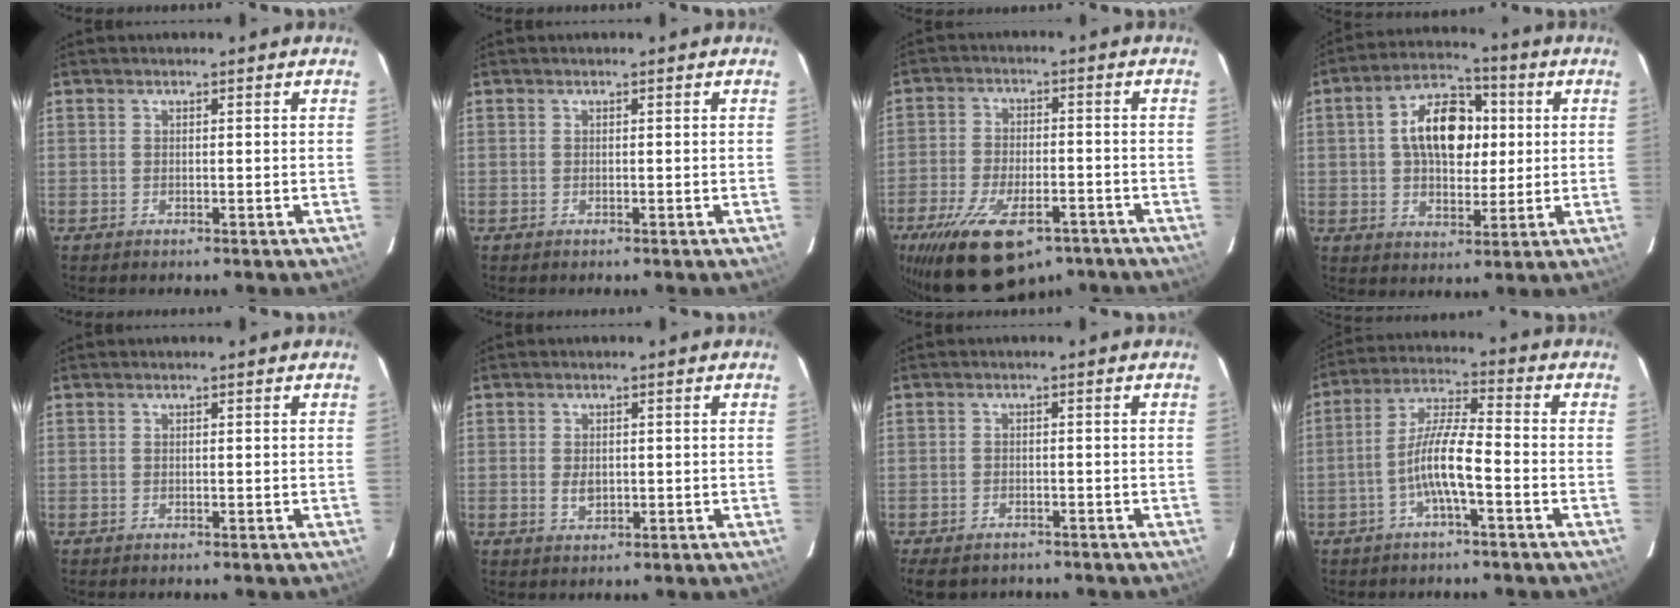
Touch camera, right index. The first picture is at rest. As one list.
[{"total": 0.0}, {"total": 18.2, "force": [-12.4, 7.8, 10.8], "torque": [-0.227, -0.031, -0.196]}, {"total": 11.4, "force": [1.9, 7.3, 8.6], "torque": [-0.147, 0.034, 0.031]}, {"total": 0.0}, {"total": 2.5, "force": [-0.2, 1.7, 1.7], "torque": [-0.031, -0.001, -0.002]}, {"total": 6.0, "force": [-5.0, 2.8, 1.6], "torque": [-0.052, -0.016, -0.078]}, {"total": 8.3, "force": [-3.3, 1.0, 7.6], "torque": [-0.160, 0.011, -0.064]}]